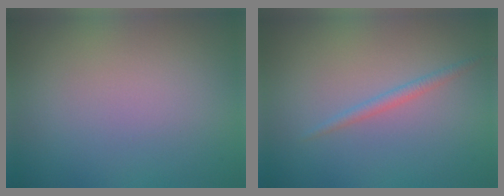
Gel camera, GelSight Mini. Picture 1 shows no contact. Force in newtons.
{"total": 0.9, "press": 0.9, "slide": 0.1}